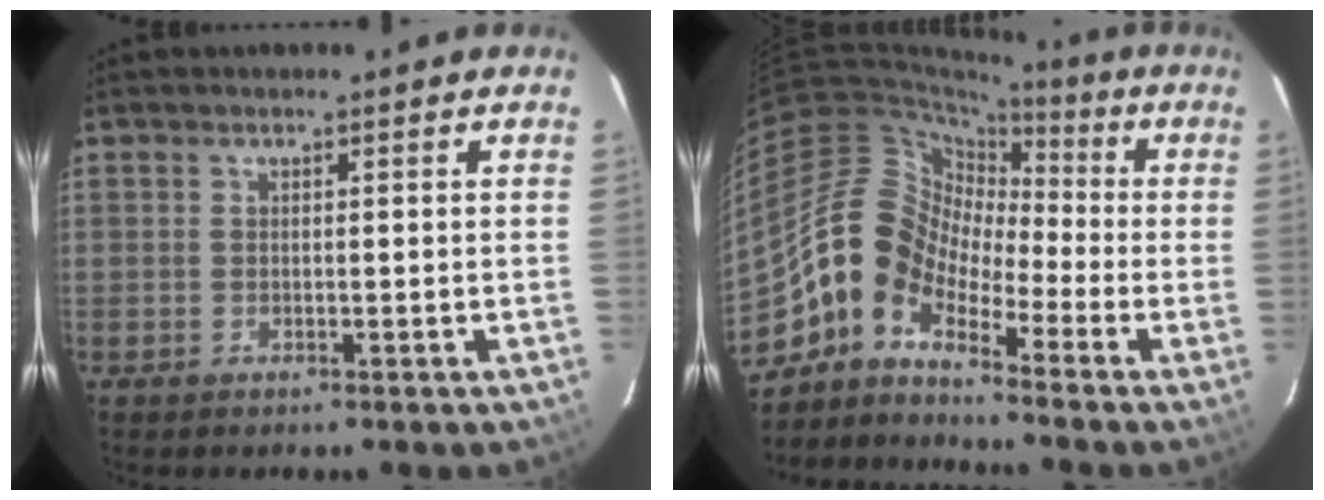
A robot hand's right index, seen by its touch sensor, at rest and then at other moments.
{"total": 9.3, "force": [-5.0, 6.3, 4.7], "torque": [-0.075, 0.032, -0.122]}